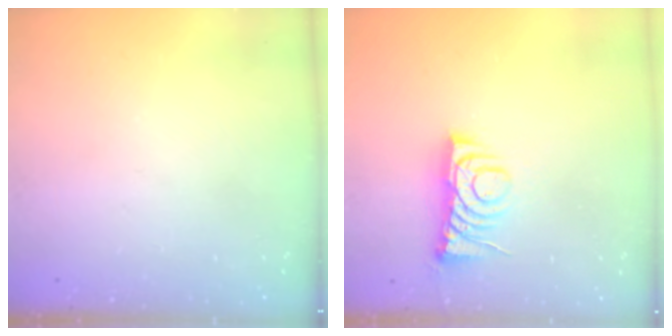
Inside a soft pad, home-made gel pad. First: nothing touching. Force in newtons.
{"total": 7.5, "press": 7.5, "slide": 0.8}